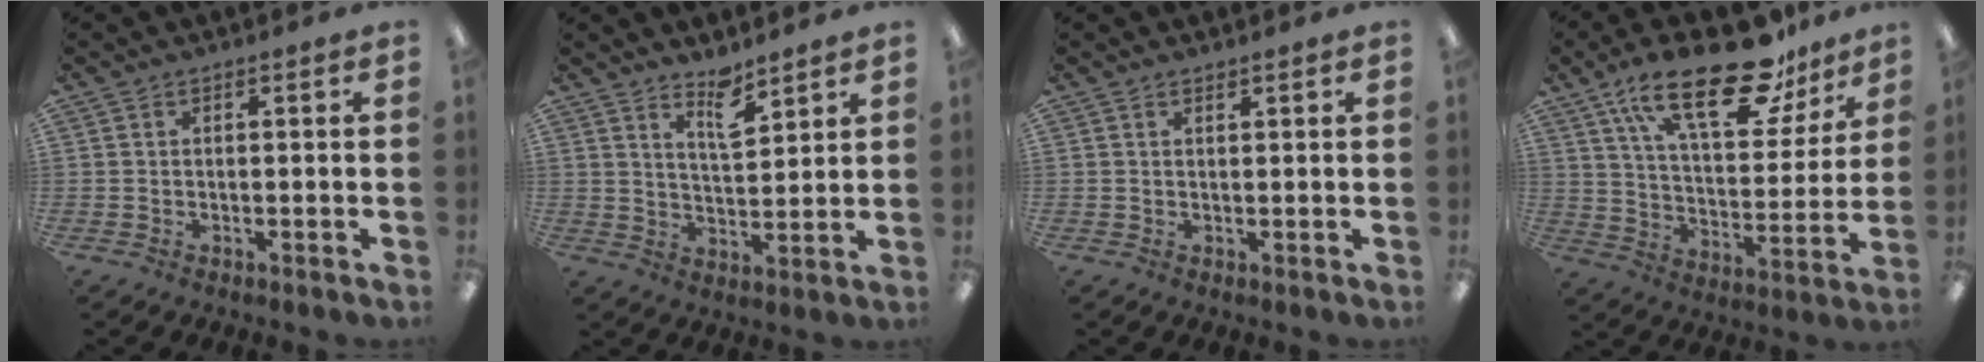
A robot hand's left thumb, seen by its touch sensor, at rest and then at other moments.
{"total": 6.8, "force": [5.3, 2.3, 3.7], "torque": [-0.045, -0.039, 0.088]}
{"total": 0.8, "force": [0.7, 0.1, 0.2], "torque": [-0.003, -0.001, 0.014]}
{"total": 24.5, "force": [16.1, 9.9, 15.6], "torque": [-0.244, -0.089, 0.271]}